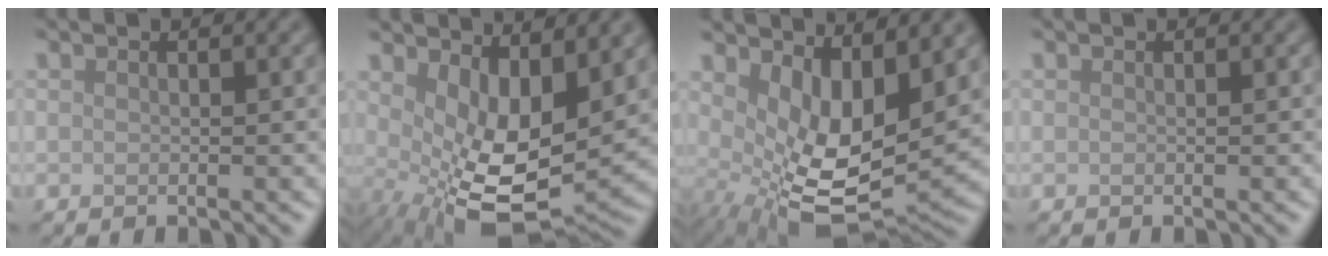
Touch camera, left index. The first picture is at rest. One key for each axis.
{"total": 8.8, "fx": 1.1, "fy": 4.2, "fz": 7.6, "tx": -0.144, "ty": -0.029, "tz": 0.031}
{"total": 8.3, "fx": 1.6, "fy": 4.1, "fz": 7.1, "tx": -0.132, "ty": -0.027, "tz": 0.039}
{"total": 0.0}